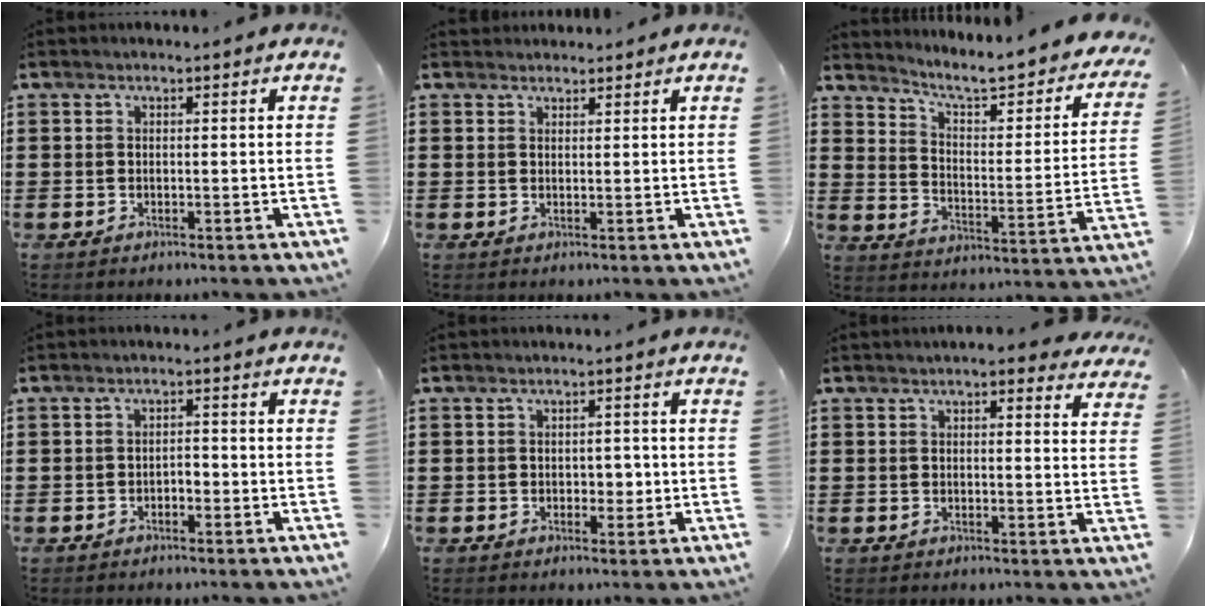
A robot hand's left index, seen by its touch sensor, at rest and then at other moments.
{"total": 1.6, "force": [1.4, 0.6, -0.2], "torque": [-0.001, 0.002, 0.030]}
{"total": 5.0, "force": [4.3, 0.3, 2.6], "torque": [-0.066, -0.041, 0.059]}
{"total": 1.4, "force": [-0.8, 0.6, 0.8], "torque": [-0.021, 0.000, -0.019]}
{"total": 2.2, "force": [-0.2, 1.5, 1.6], "torque": [-0.025, 0.002, -0.008]}
{"total": 3.2, "force": [2.7, 0.4, 1.7], "torque": [-0.033, -0.006, 0.046]}